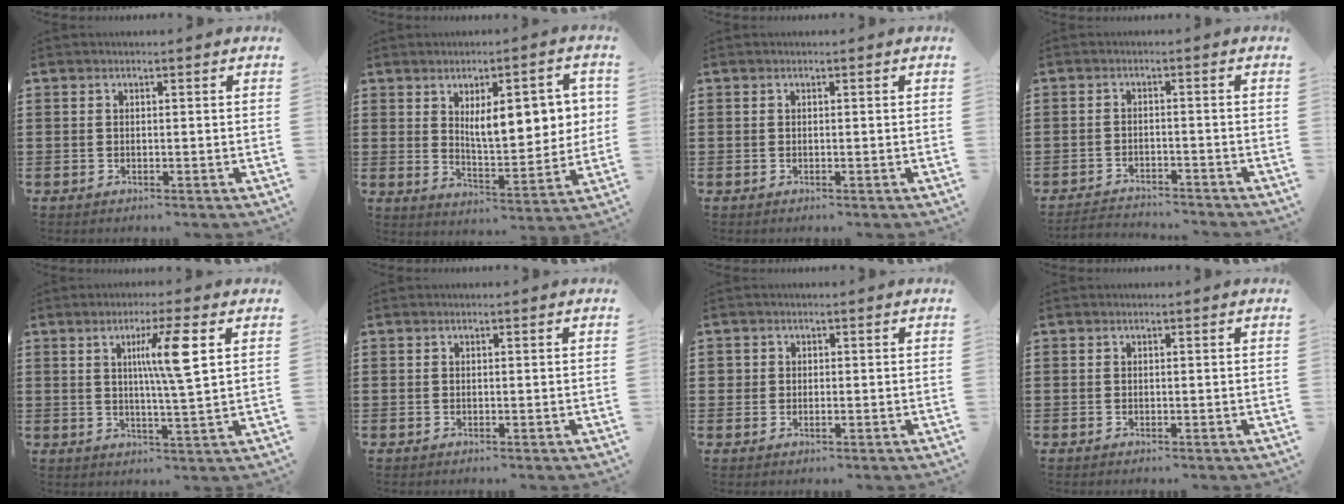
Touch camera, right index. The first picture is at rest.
{"total": 9.5, "force": [2.9, 3.7, 8.3], "torque": [-0.131, 0.001, 0.043]}
{"total": 0.0}
{"total": 2.5, "force": [-2.5, 0.1, 0.1], "torque": [-0.007, 0.000, -0.054]}
{"total": 7.6, "force": [2.5, 0.1, 7.2], "torque": [-0.136, -0.003, 0.033]}
{"total": 0.0}
{"total": 0.8, "force": [0.1, 0.7, 0.3], "torque": [-0.009, 0.002, 0.001]}
{"total": 0.0}